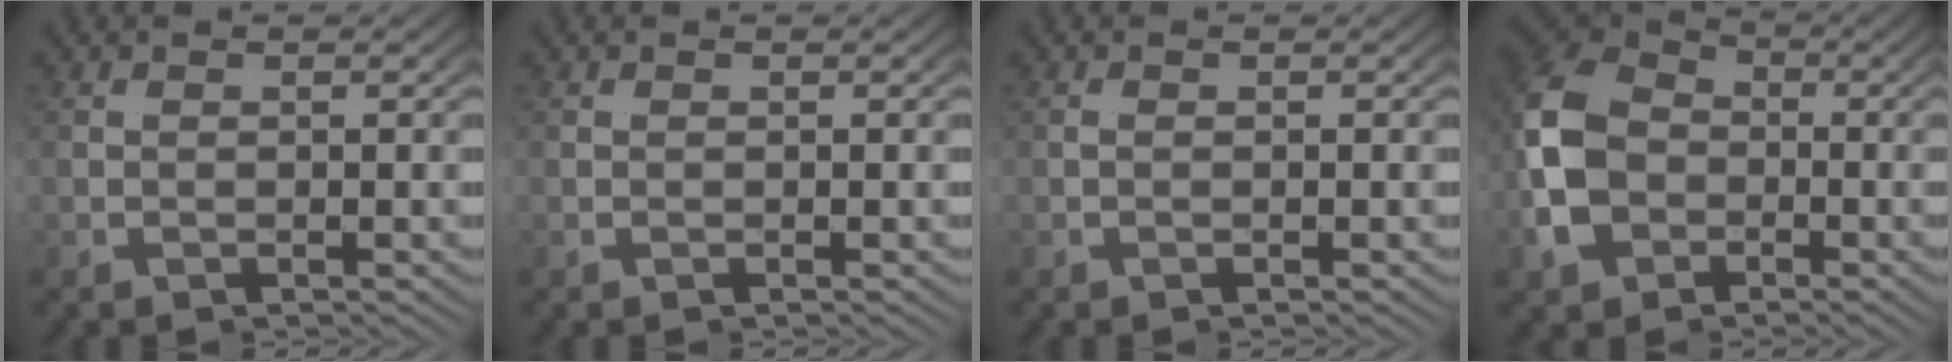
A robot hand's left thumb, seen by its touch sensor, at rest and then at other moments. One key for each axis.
{"total": 0.0}
{"total": 0.0}
{"total": 8.4, "fx": 0.4, "fy": 5.4, "fz": 6.4, "tx": -0.157, "ty": -0.001, "tz": 0.006}